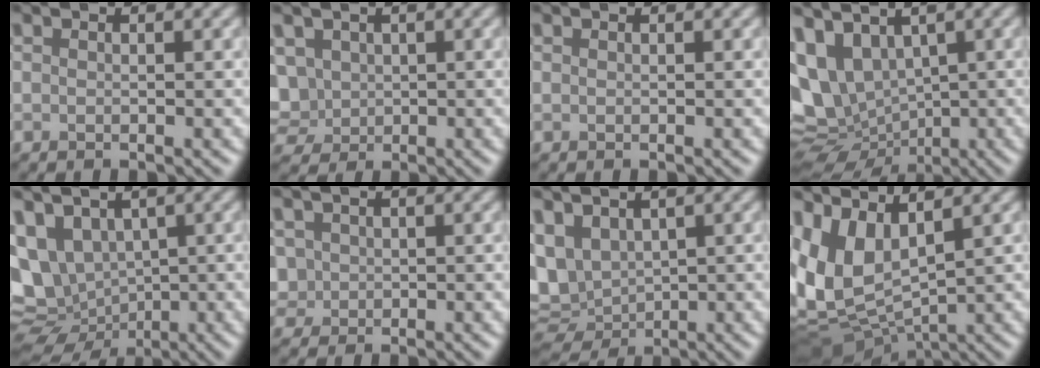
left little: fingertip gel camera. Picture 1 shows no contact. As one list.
[{"total": 5.4, "force": [0.6, 4.6, 2.9], "torque": [-0.078, 0.009, 0.011]}, {"total": 0.0}, {"total": 10.7, "force": [0.9, 7.8, 7.3], "torque": [-0.161, -0.026, 0.049]}, {"total": 10.1, "force": [0.9, 7.8, 6.3], "torque": [-0.128, -0.009, 0.040]}, {"total": 2.1, "force": [0.4, 2.0, 0.6], "torque": [-0.013, 0.000, 0.009]}, {"total": 6.7, "force": [1.8, 4.8, 4.3], "torque": [-0.096, -0.005, 0.042]}, {"total": 8.4, "force": [2.5, 4.7, 6.5], "torque": [-0.155, -0.011, 0.057]}]